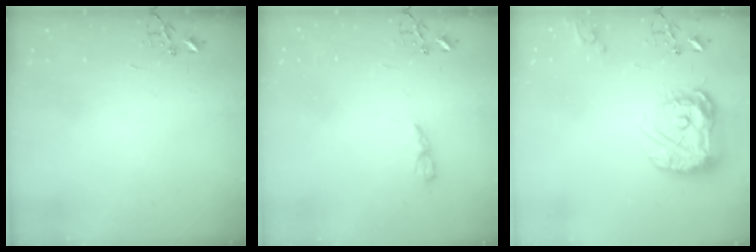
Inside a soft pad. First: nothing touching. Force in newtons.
{"total": 5.8, "press": 5.7, "slide": 0.6}
{"total": 17.3, "press": 17.2, "slide": 1.9}